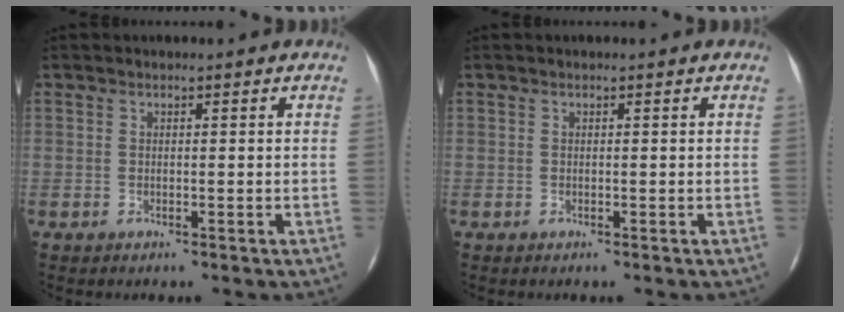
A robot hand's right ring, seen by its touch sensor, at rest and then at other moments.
{"total": 0.0}